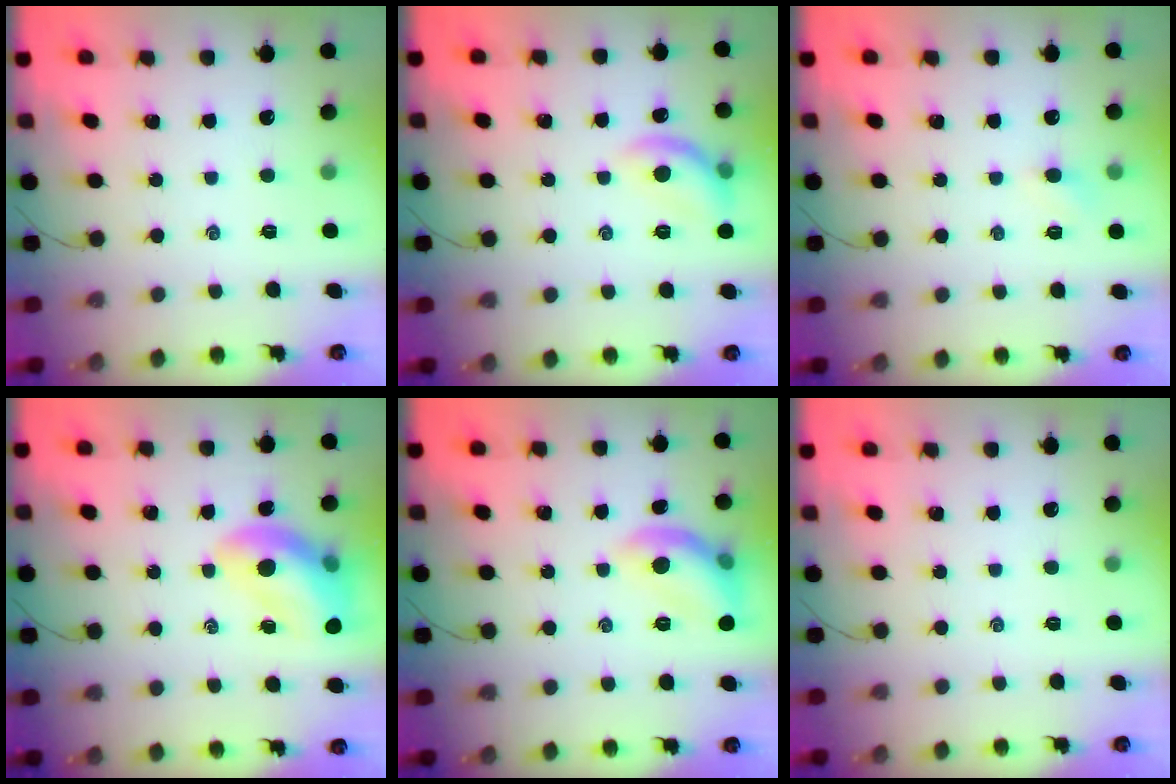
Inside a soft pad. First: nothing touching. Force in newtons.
{"total": 10.4, "press": 10.4, "slide": 0.0}
{"total": 2.7, "press": 2.6, "slide": 0.9}
{"total": 12.6, "press": 12.1, "slide": 3.4}
{"total": 10.9, "press": 10.9, "slide": 1.0}
{"total": 0.0}